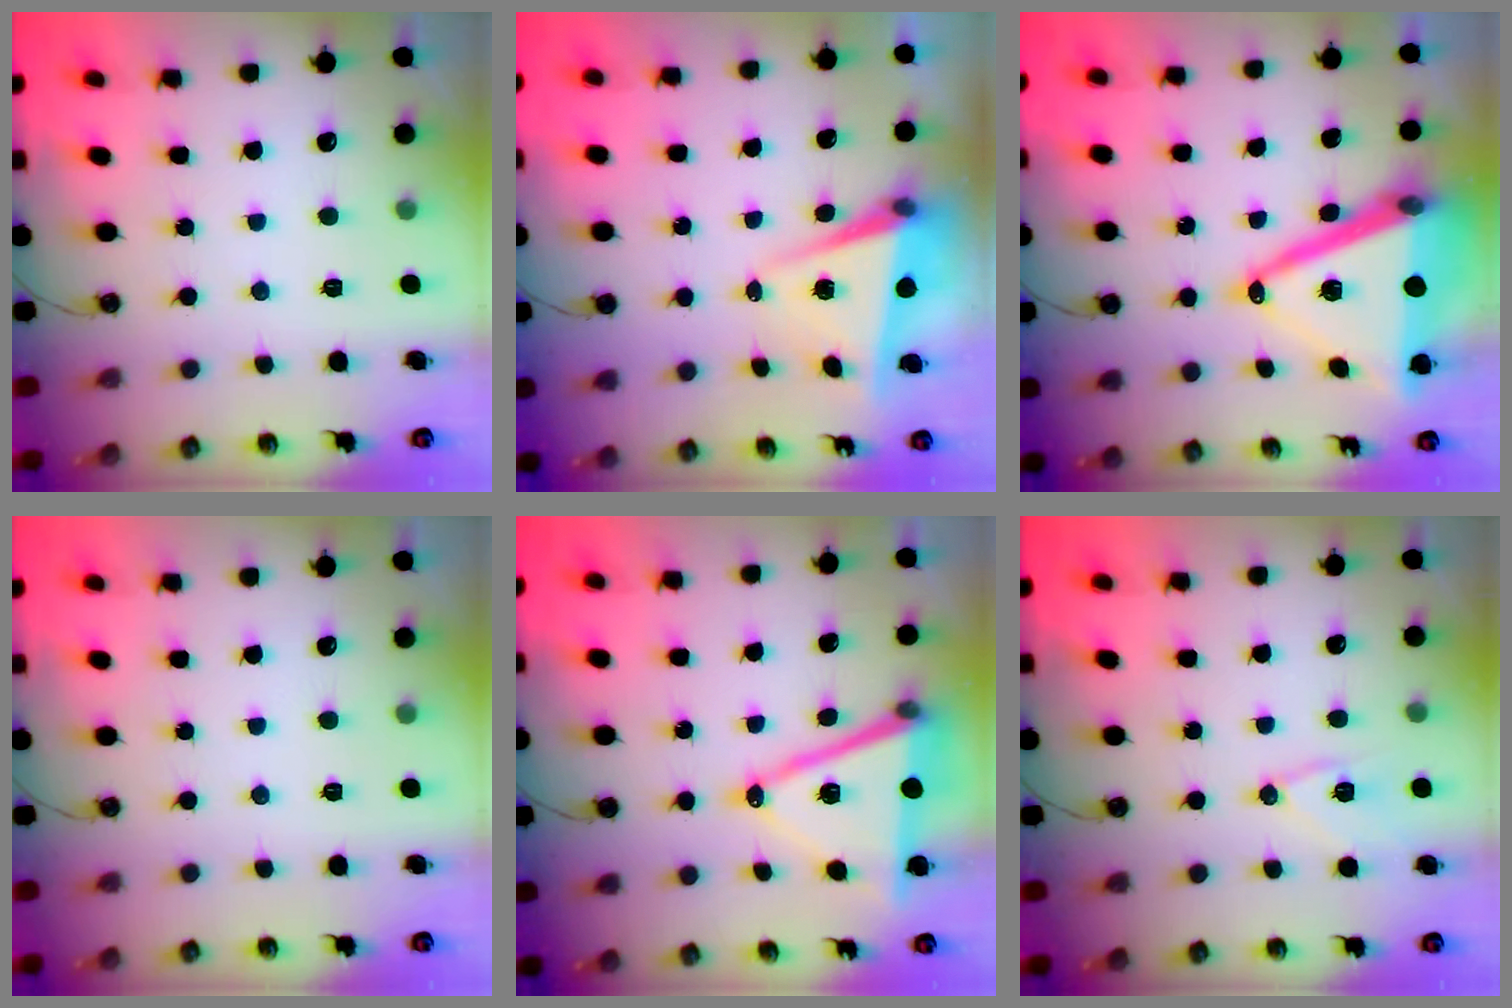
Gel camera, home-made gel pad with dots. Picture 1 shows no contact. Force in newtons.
{"total": 5.2, "press": 4.9, "slide": 1.5}
{"total": 22.0, "press": 21.7, "slide": 3.7}
{"total": 0.0}
{"total": 15.1, "press": 14.6, "slide": 3.7}
{"total": 10.0, "press": 10.0, "slide": 0.4}